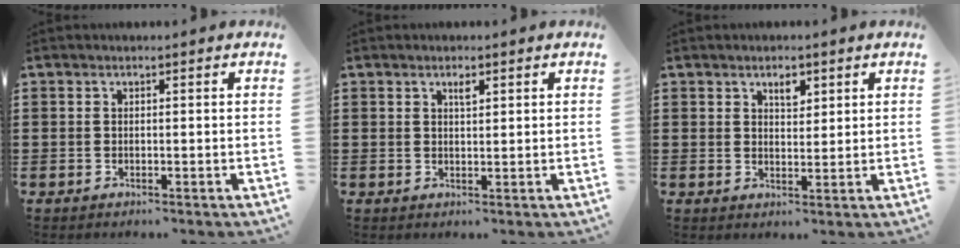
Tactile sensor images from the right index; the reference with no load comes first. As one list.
[{"total": 1.4, "force": [0.8, 0.4, 1.1], "torque": [-0.015, 0.000, 0.012]}, {"total": 2.5, "force": [1.7, 1.2, 1.5], "torque": [-0.016, -0.003, 0.026]}]